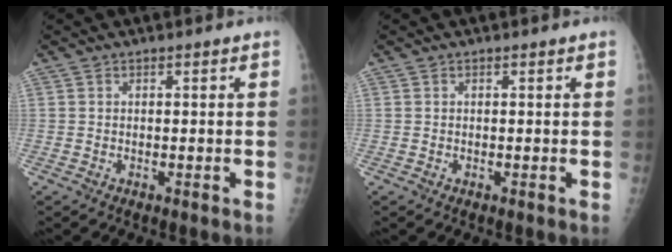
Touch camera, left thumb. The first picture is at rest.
{"total": 0.0}